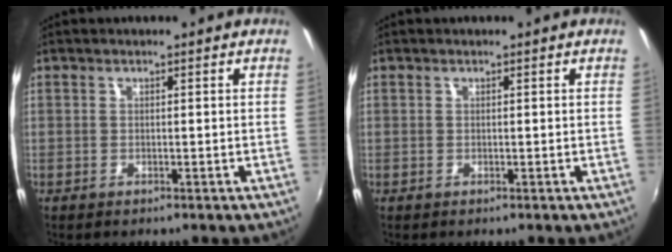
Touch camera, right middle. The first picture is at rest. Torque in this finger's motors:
{"motor_torque": [0.17, -0.16, 0.03, 0.00]}